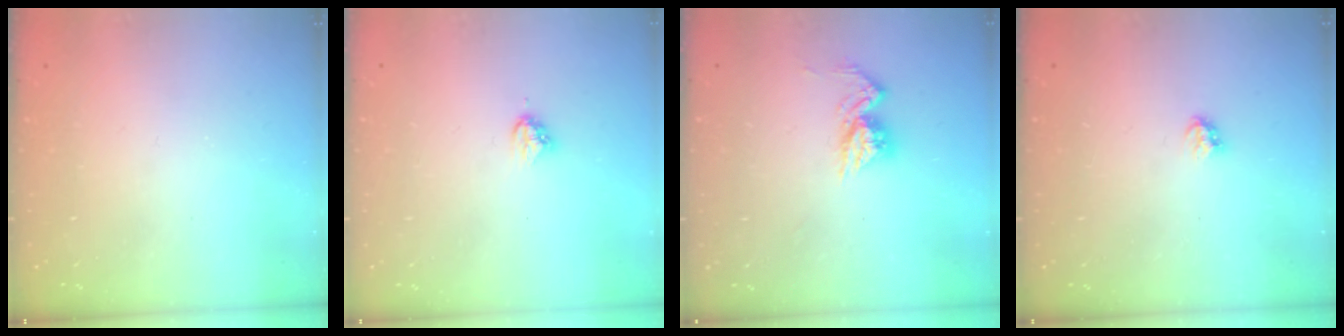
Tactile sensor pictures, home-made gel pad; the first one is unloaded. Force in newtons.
{"total": 3.8, "press": 3.8, "slide": 0.3}
{"total": 9.6, "press": 9.6, "slide": 0.8}
{"total": 2.8, "press": 2.8, "slide": 0.5}